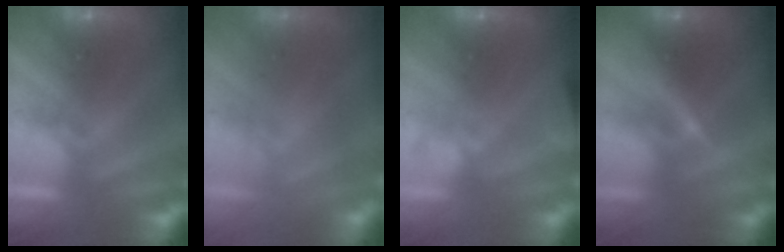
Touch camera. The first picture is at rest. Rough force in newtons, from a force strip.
{"total": 3.5}
{"total": 4.9}
{"total": 2.9}